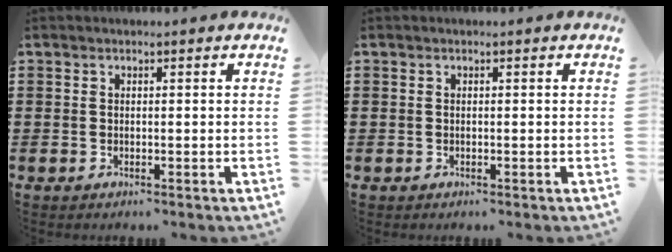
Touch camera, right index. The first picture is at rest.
{"total": 0.0}